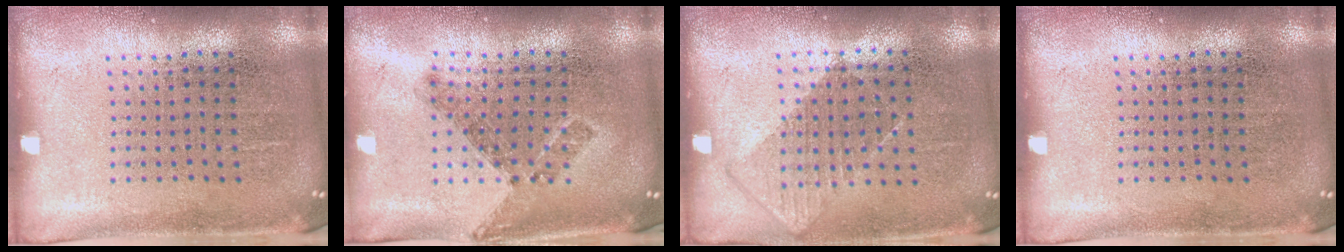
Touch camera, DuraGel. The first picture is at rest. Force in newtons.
{"total": 0.8, "press": 0.7, "slide": 0.4}
{"total": 0.9, "press": 0.7, "slide": 0.4}
{"total": 0.0}